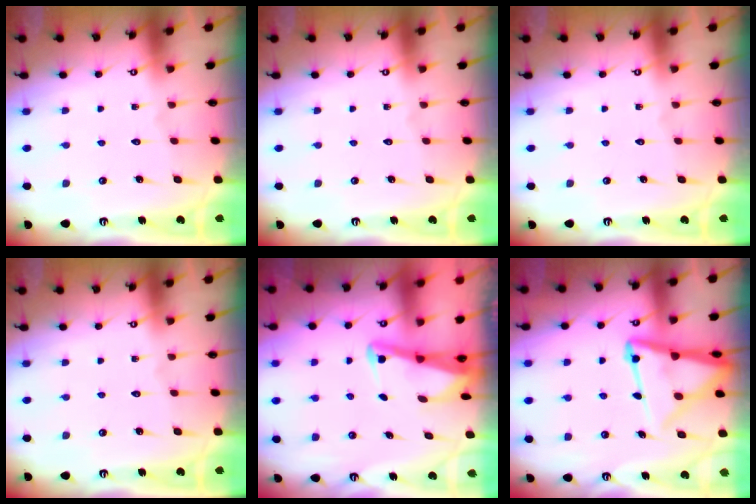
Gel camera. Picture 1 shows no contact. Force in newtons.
{"total": 0.0}
{"total": 0.0}
{"total": 0.0}
{"total": 3.0, "press": 3.0, "slide": 0.3}
{"total": 12.0, "press": 11.9, "slide": 1.2}